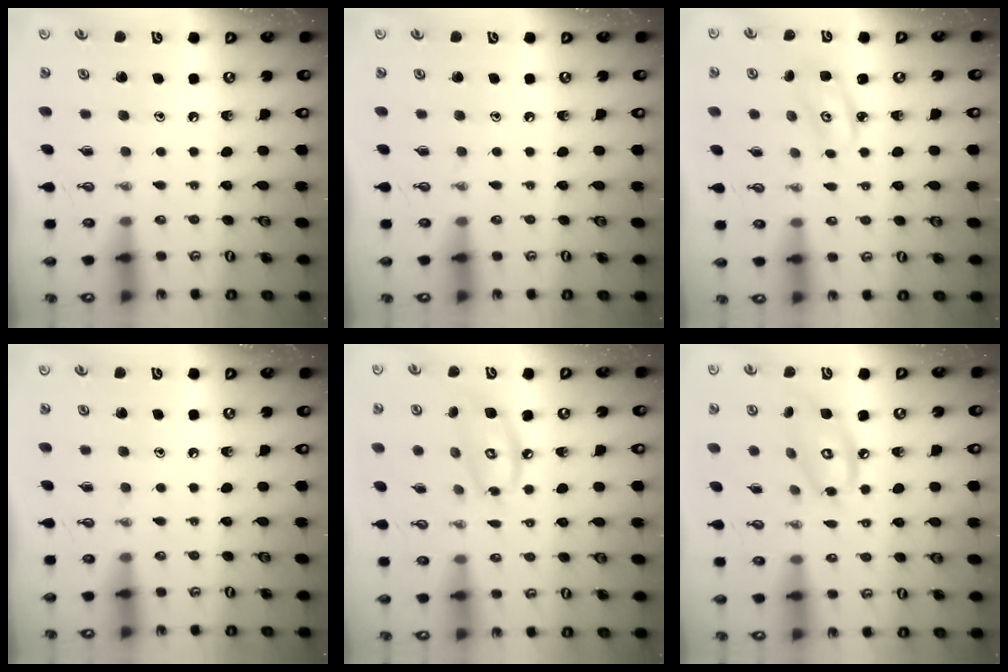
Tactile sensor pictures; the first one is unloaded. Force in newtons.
{"total": 0.0}
{"total": 3.5, "press": 3.5, "slide": 0.2}
{"total": 0.0}
{"total": 9.8, "press": 9.7, "slide": 1.0}
{"total": 10.2, "press": 10.2, "slide": 0.5}